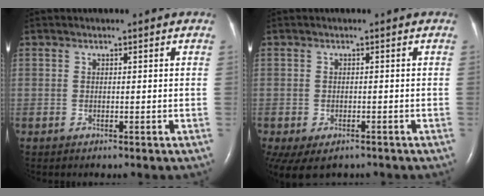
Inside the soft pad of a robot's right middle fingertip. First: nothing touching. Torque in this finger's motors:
{"motor_torque": [1.07, -1.07, 0.21, 0.05]}